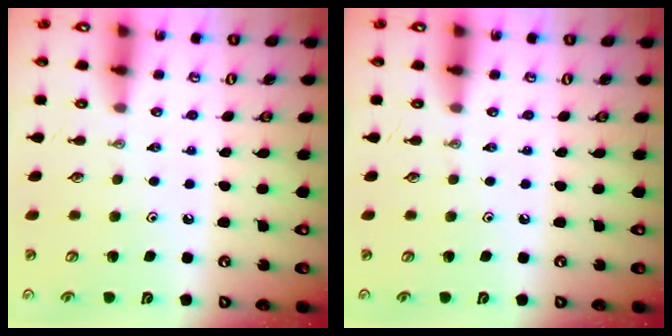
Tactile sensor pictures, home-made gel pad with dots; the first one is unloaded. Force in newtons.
{"total": 0.0}